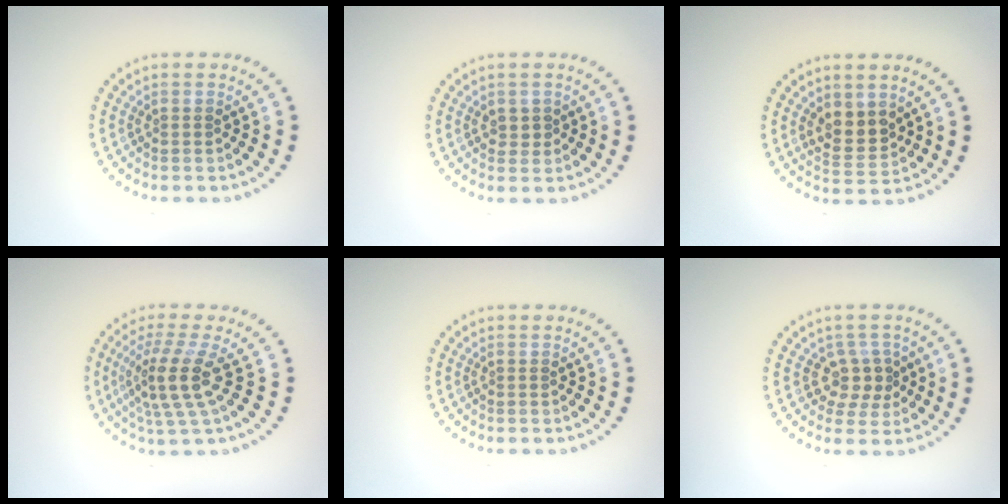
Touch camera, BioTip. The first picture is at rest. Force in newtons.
{"total": 0.8, "press": 0.8, "slide": 0.2}
{"total": 2.9, "press": 2.7, "slide": 1.1}
{"total": 4.3, "press": 3.2, "slide": 2.9}
{"total": 0.0}
{"total": 2.5, "press": 2.0, "slide": 1.4}